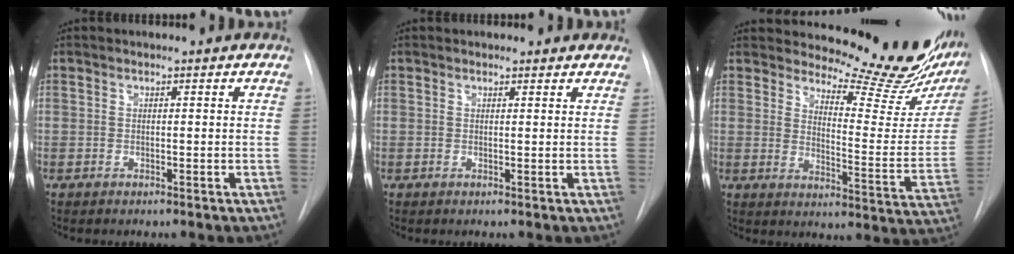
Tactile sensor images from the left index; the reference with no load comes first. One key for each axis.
{"total": 1.4, "fx": 1.2, "fy": 0.7, "fz": 0.2, "tx": -0.004, "ty": -0.001, "tz": 0.007}
{"total": 20.4, "fx": 18.3, "fy": 4.1, "fz": 8.0, "tx": -0.101, "ty": -0.103, "tz": 0.213}